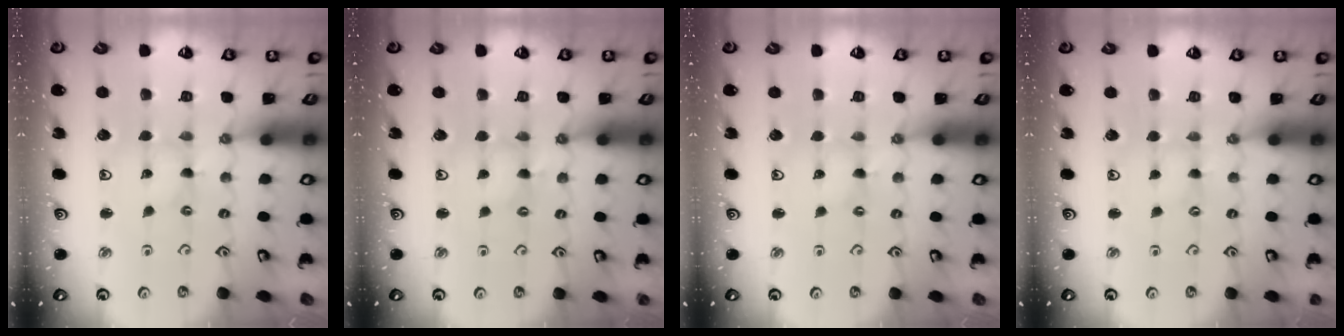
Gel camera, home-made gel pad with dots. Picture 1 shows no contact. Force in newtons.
{"total": 1.1, "press": 1.0, "slide": 0.2}
{"total": 0.0}
{"total": 0.0}